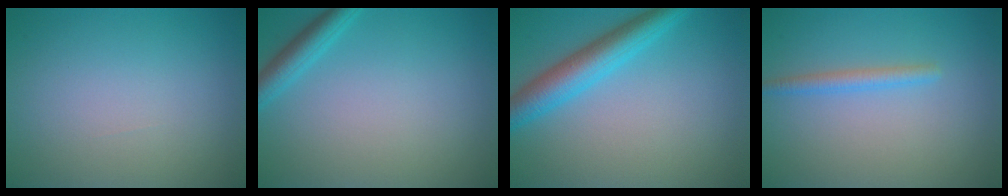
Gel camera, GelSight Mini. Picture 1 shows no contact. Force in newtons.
{"total": 2.4, "press": 2.4, "slide": 0.2}
{"total": 4.9, "press": 4.9, "slide": 0.2}
{"total": 1.7, "press": 1.7, "slide": 0.1}